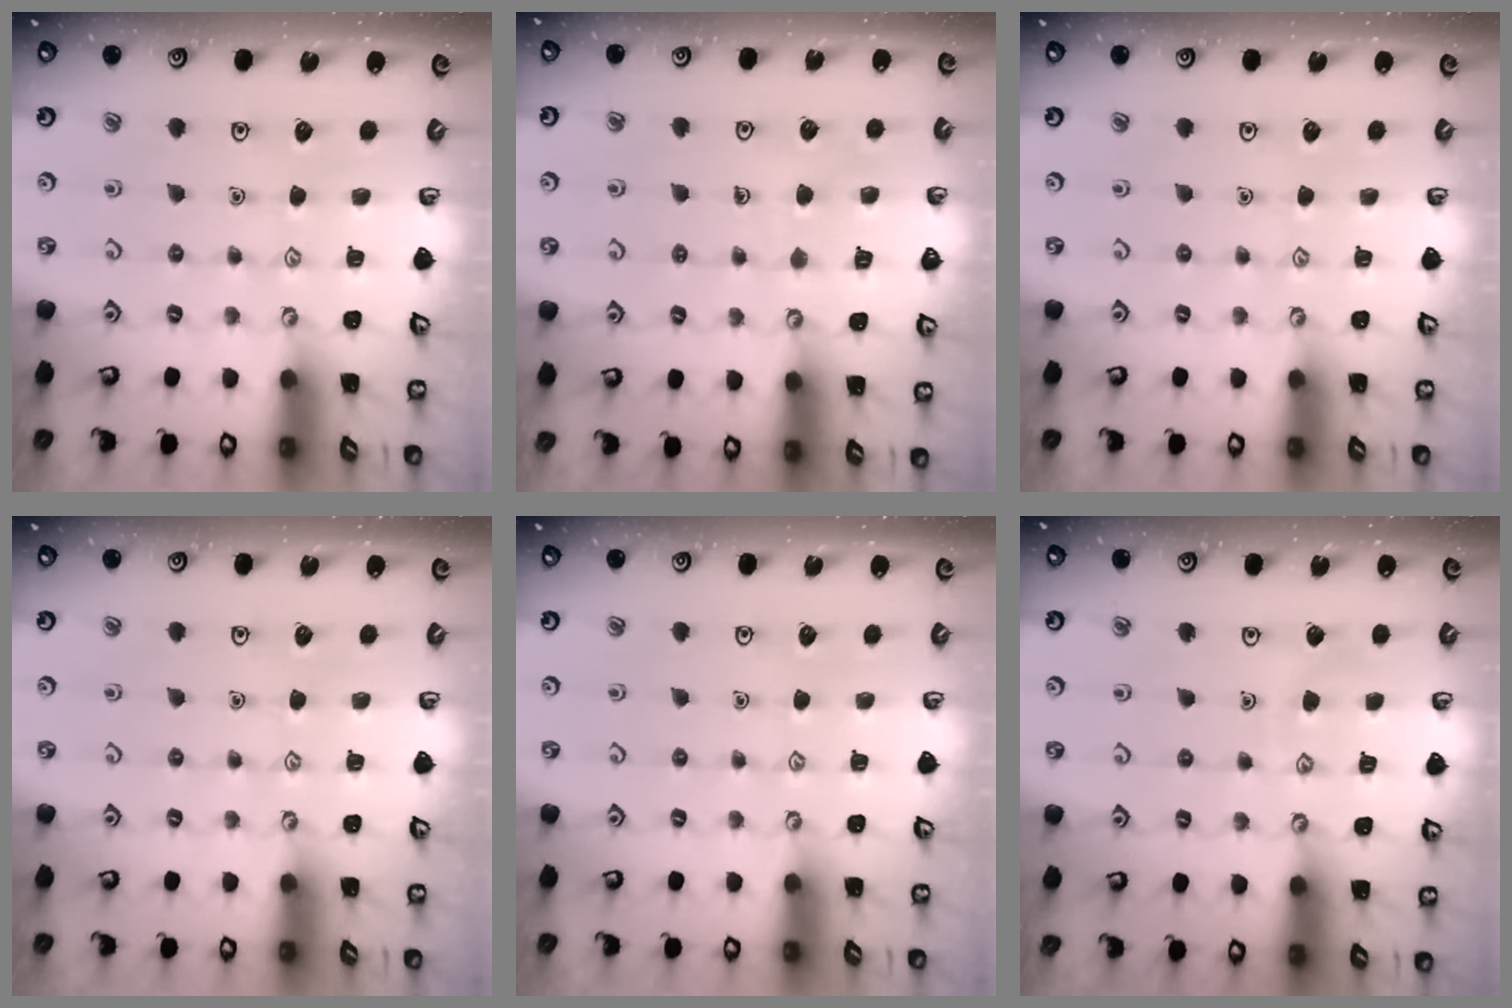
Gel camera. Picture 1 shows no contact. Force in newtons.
{"total": 5.7, "press": 5.7, "slide": 0.3}
{"total": 0.0}
{"total": 0.0}
{"total": 0.0}
{"total": 4.0, "press": 4.0, "slide": 0.4}